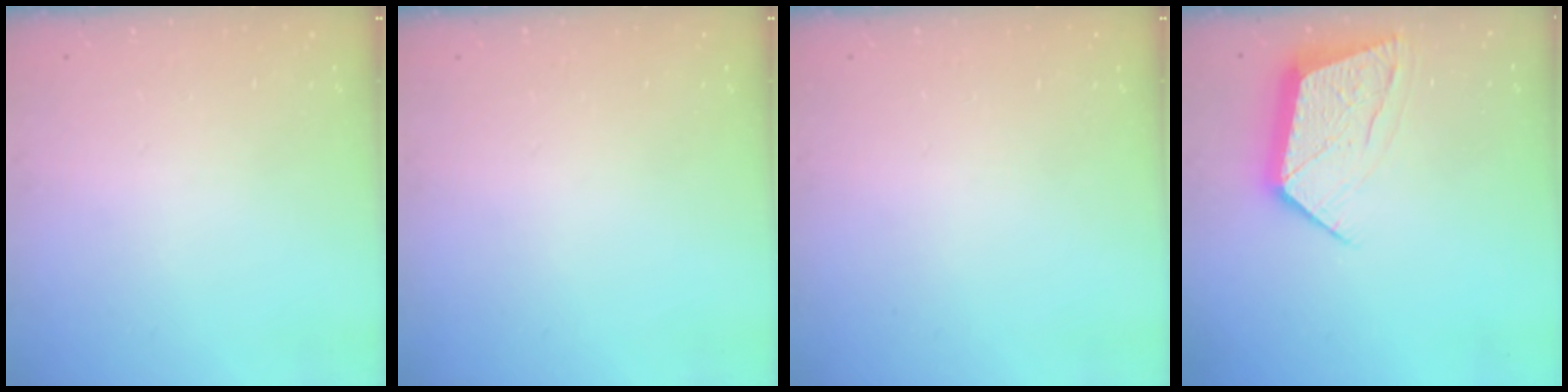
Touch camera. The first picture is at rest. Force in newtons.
{"total": 0.0}
{"total": 0.0}
{"total": 11.5, "press": 11.5, "slide": 0.8}